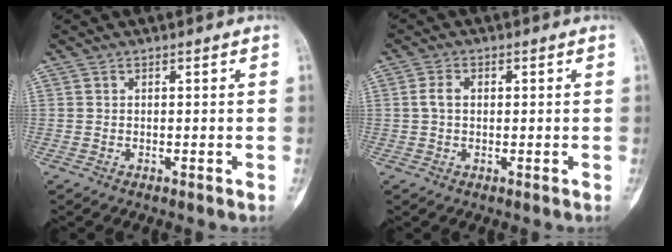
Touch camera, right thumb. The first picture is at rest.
{"total": 2.8, "force": [0.3, 1.8, 2.1], "torque": [-0.046, 0.008, 0.002]}